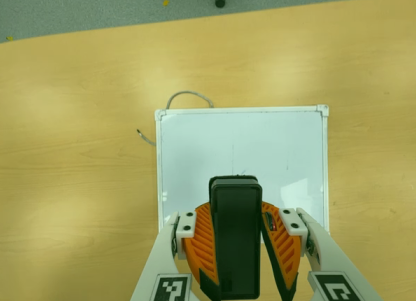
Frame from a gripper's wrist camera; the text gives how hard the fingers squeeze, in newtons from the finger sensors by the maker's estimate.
{"total": 8.5, "left": 8.1, "right": 8.9}